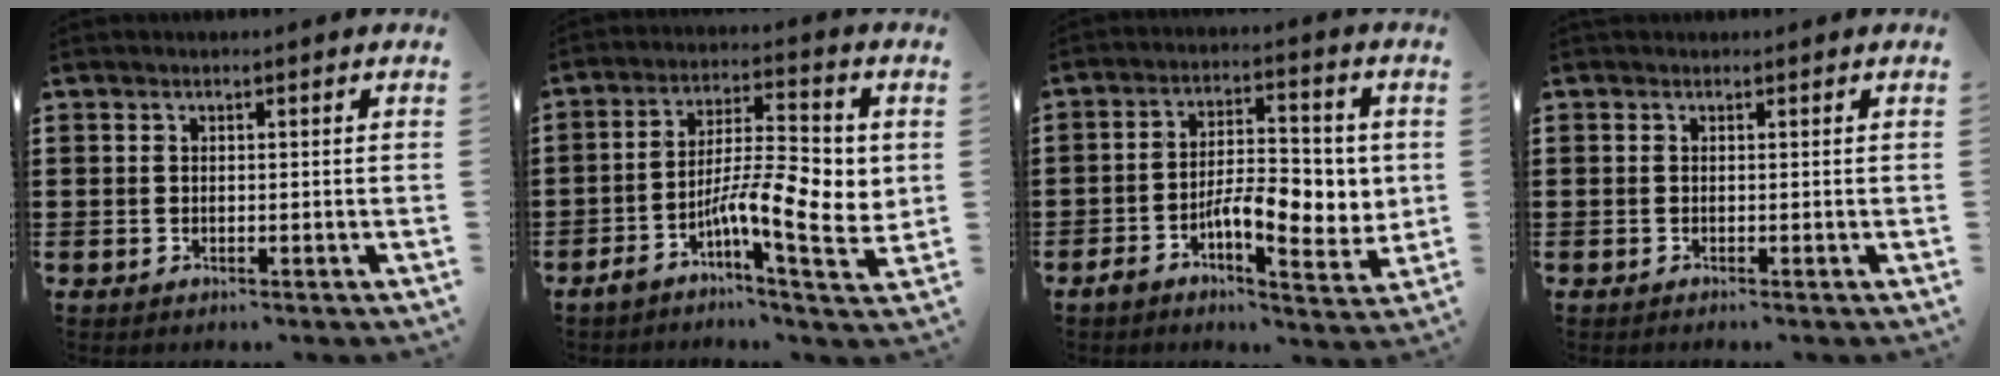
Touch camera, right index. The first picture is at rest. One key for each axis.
{"total": 10.3, "fx": -1.3, "fy": 3.3, "fz": 9.7, "tx": -0.162, "ty": -0.013, "tz": -0.026}
{"total": 8.7, "fx": -1.9, "fy": 4.2, "fz": 7.4, "tx": -0.111, "ty": 0.004, "tz": -0.038}
{"total": 0.0}